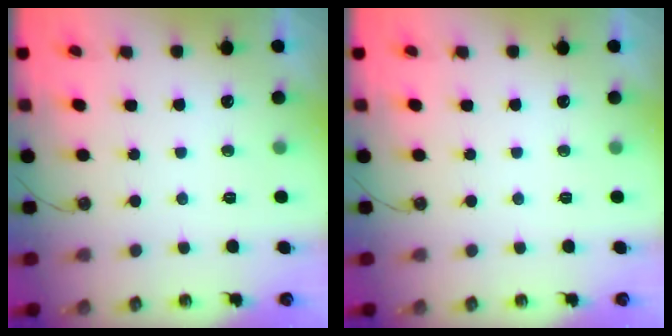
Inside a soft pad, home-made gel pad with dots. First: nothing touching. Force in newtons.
{"total": 0.0}